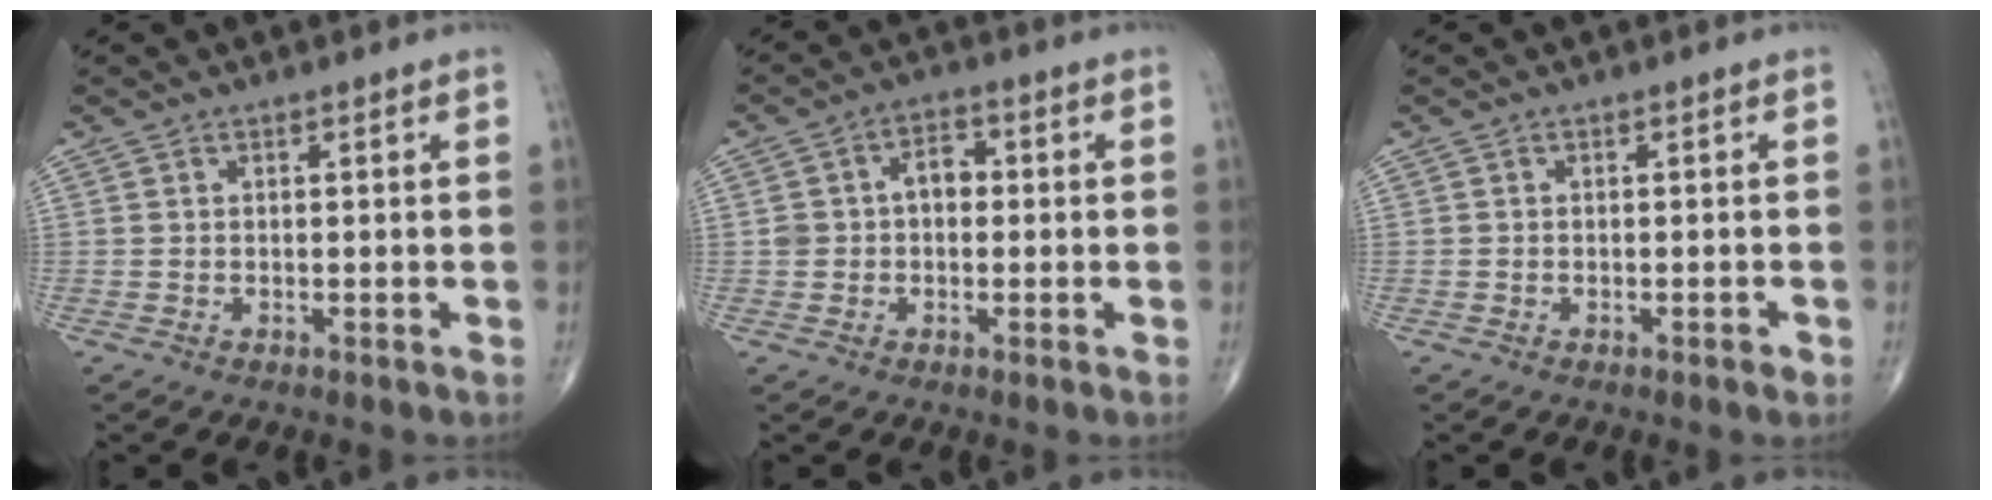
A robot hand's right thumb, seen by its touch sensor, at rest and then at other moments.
{"total": 5.4, "force": [0.2, 4.0, 3.7], "torque": [-0.053, 0.022, -0.001]}
{"total": 0.8, "force": [-0.5, 0.3, 0.5], "torque": [-0.008, 0.000, -0.009]}